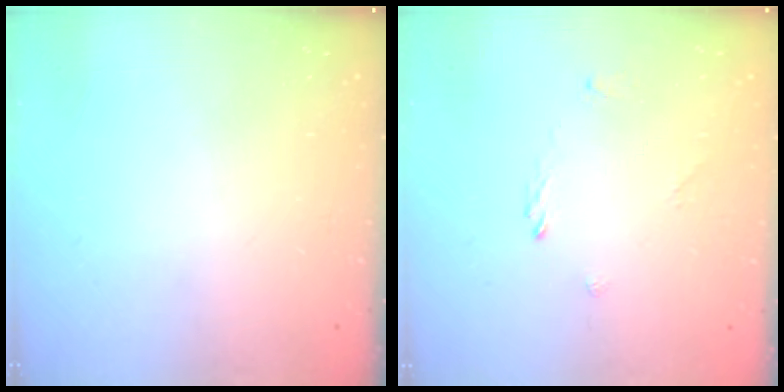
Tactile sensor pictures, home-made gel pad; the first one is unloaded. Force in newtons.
{"total": 1.6, "press": 1.5, "slide": 0.5}